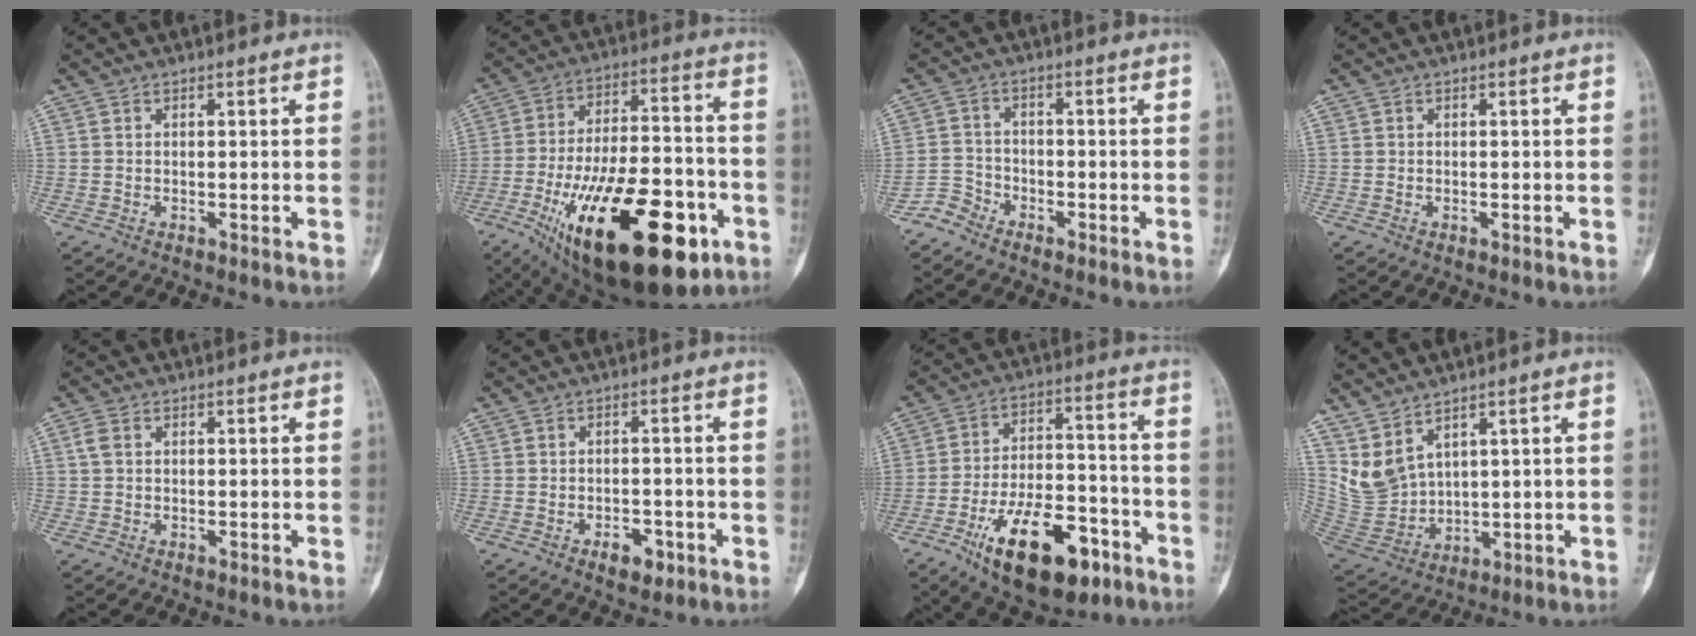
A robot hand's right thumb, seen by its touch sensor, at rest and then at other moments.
{"total": 31.8, "force": [-13.6, 13.5, 25.4], "torque": [-0.407, 0.038, -0.203]}
{"total": 3.6, "force": [-3.3, 1.5, 0.0], "torque": [0.008, 0.011, -0.075]}
{"total": 0.0}
{"total": 2.0, "force": [0.4, 1.5, 1.3], "torque": [-0.035, 0.006, 0.009]}
{"total": 4.1, "force": [-2.2, 2.3, 2.6], "torque": [-0.026, 0.011, -0.029]}
{"total": 20.0, "force": [-10.6, 9.3, 14.2], "torque": [-0.217, 0.065, -0.163]}
{"total": 7.6, "force": [5.1, 3.6, 4.3], "torque": [-0.080, -0.031, 0.129]}